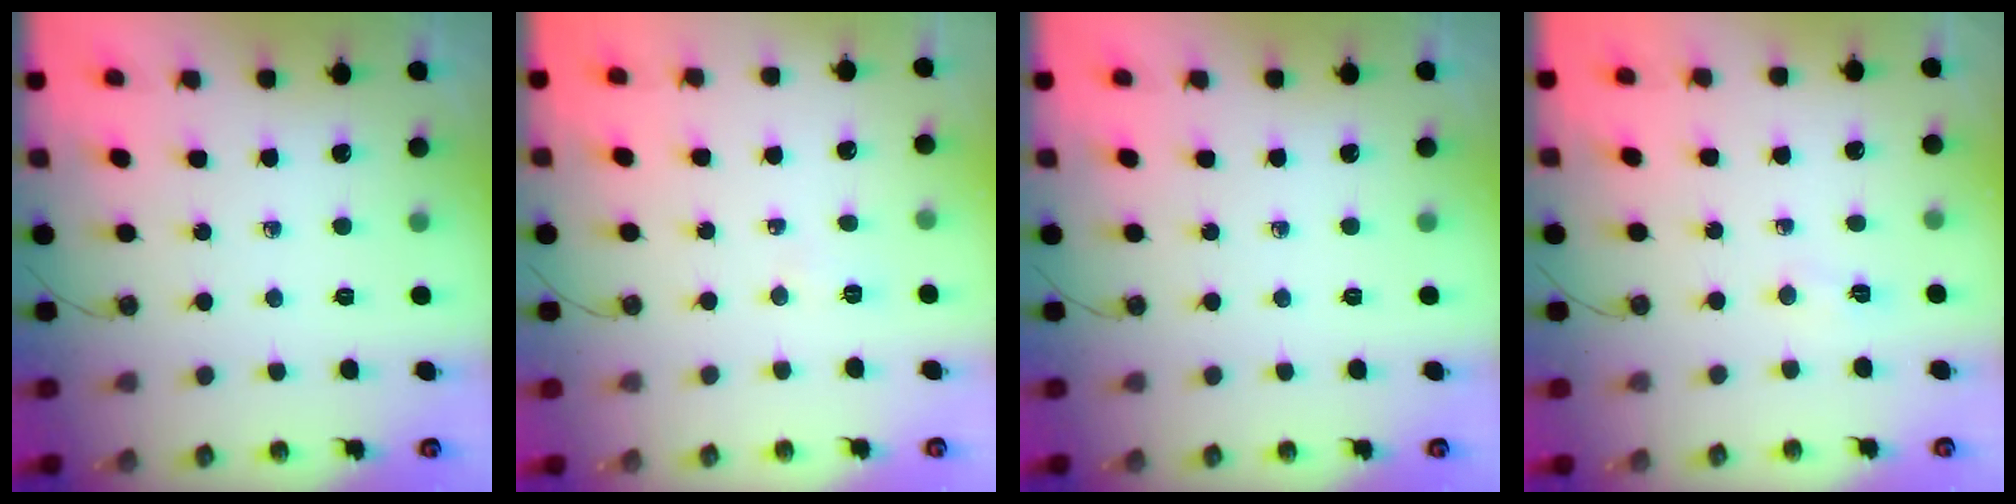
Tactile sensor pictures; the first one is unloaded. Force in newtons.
{"total": 2.8, "press": 2.6, "slide": 0.9}
{"total": 0.0}
{"total": 4.1, "press": 2.2, "slide": 3.4}